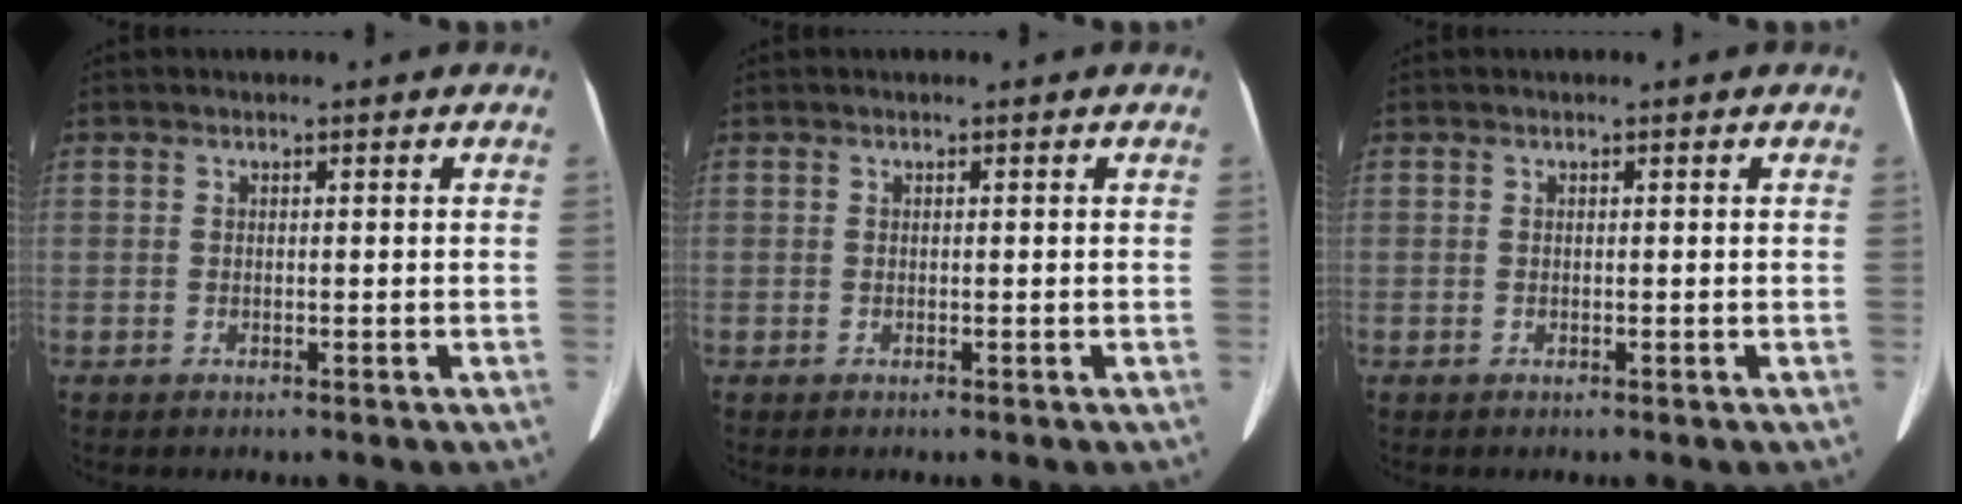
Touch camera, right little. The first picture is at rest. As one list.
[{"total": 0.0}, {"total": 0.0}]